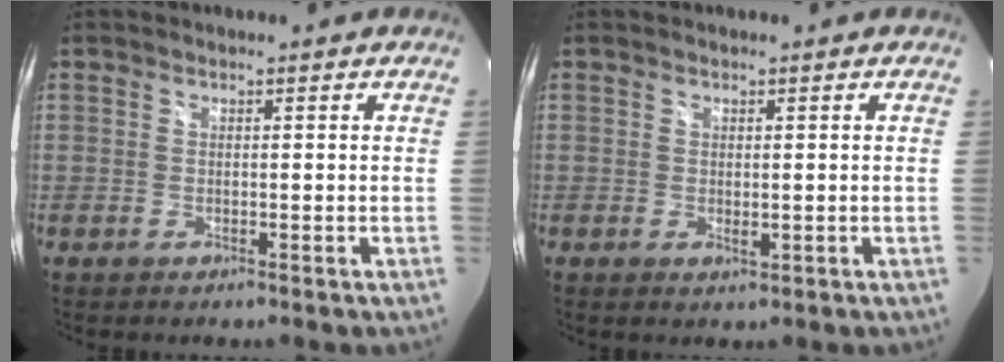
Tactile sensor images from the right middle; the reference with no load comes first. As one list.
[{"total": 1.4, "force": [0.8, 0.6, 1.0], "torque": [-0.012, -0.001, 0.014]}]